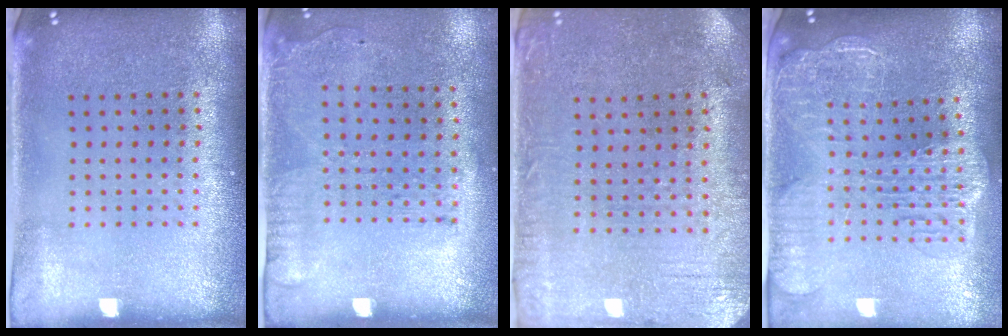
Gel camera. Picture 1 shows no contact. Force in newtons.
{"total": 1.8, "press": 1.2, "slide": 1.3}
{"total": 0.6, "press": 0.3, "slide": 0.5}
{"total": 2.9, "press": 2.4, "slide": 1.7}